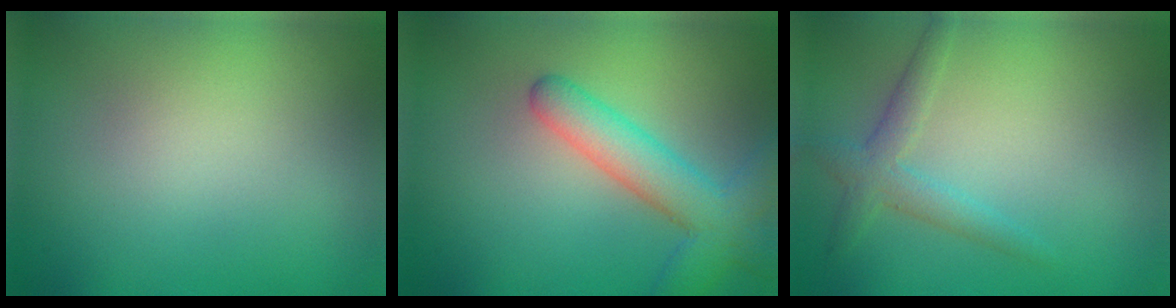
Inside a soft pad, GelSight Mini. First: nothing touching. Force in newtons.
{"total": 4.9, "press": 4.9, "slide": 0.3}
{"total": 2.4, "press": 2.4, "slide": 0.1}